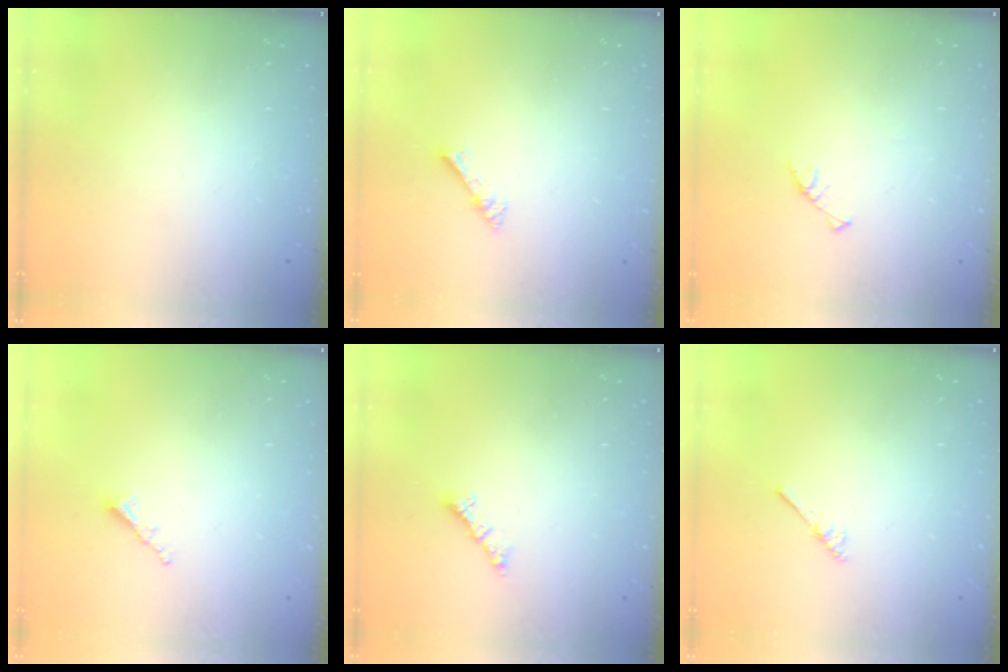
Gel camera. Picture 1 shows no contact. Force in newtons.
{"total": 2.7, "press": 2.7, "slide": 0.2}
{"total": 3.0, "press": 3.0, "slide": 0.3}
{"total": 2.0, "press": 2.0, "slide": 0.5}
{"total": 1.2, "press": 1.2, "slide": 0.3}
{"total": 3.0, "press": 3.0, "slide": 0.3}